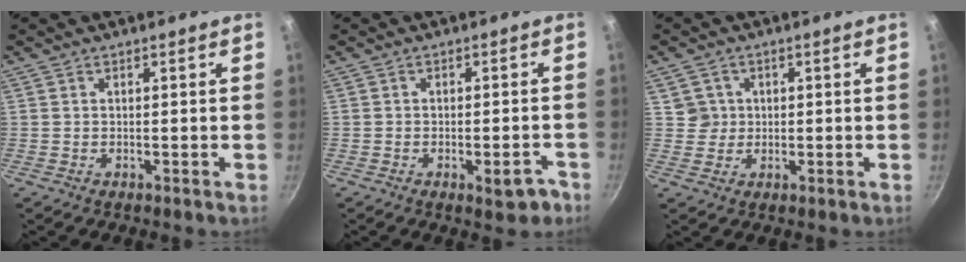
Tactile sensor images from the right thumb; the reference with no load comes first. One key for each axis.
{"total": 5.1, "fx": -2.5, "fy": 2.2, "fz": 3.8, "tx": -0.031, "ty": 0.020, "tz": -0.027}
{"total": 3.5, "fx": 0.7, "fy": 3.5, "fz": 0.3, "tx": 0.019, "ty": 0.010, "tz": 0.010}